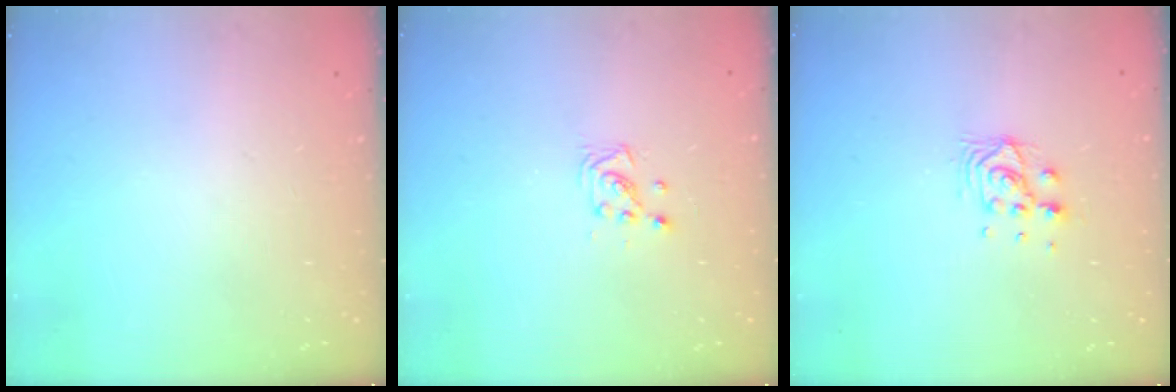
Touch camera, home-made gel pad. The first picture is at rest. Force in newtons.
{"total": 2.9, "press": 2.9, "slide": 0.3}
{"total": 6.9, "press": 6.9, "slide": 0.4}